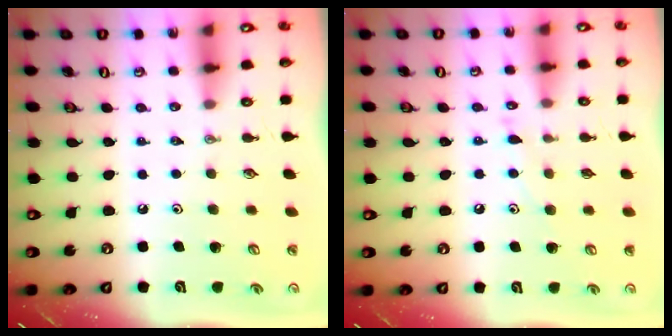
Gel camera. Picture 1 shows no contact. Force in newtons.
{"total": 5.8, "press": 5.8, "slide": 0.2}